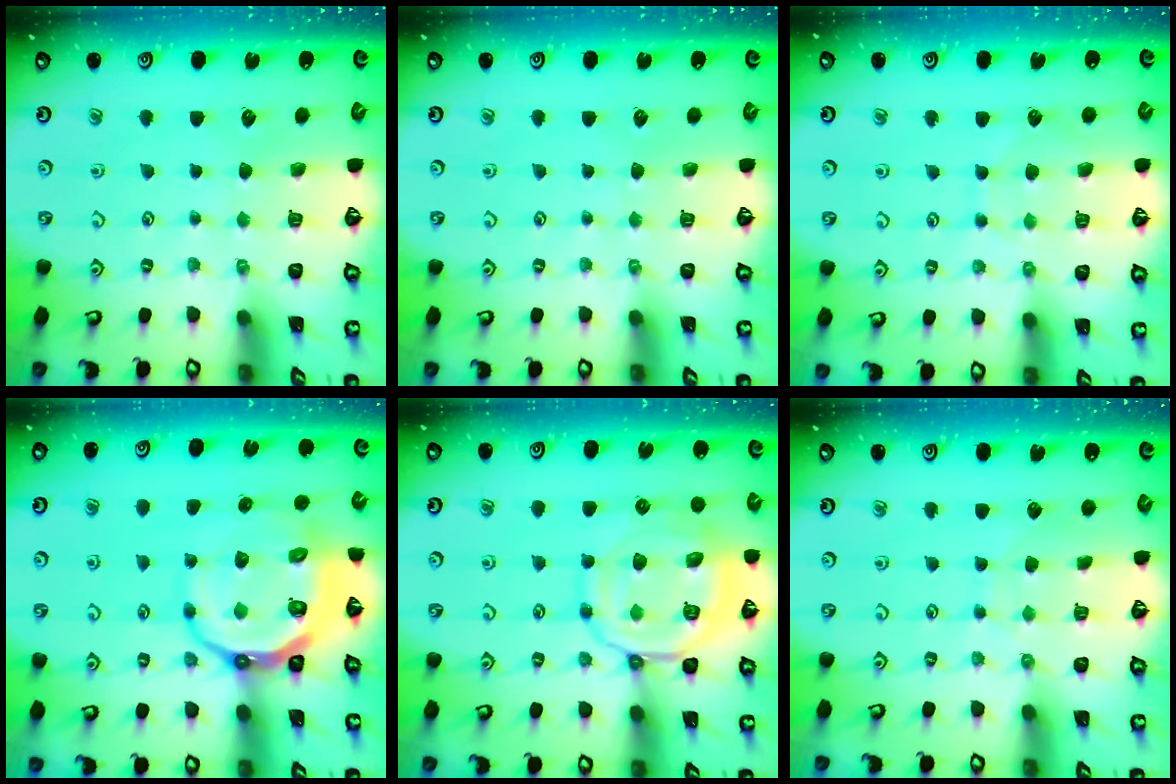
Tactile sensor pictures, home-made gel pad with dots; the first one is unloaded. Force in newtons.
{"total": 0.0}
{"total": 4.7, "press": 4.6, "slide": 0.6}
{"total": 14.6, "press": 14.2, "slide": 3.3}
{"total": 13.8, "press": 13.8, "slide": 1.5}
{"total": 4.4, "press": 4.4, "slide": 0.4}